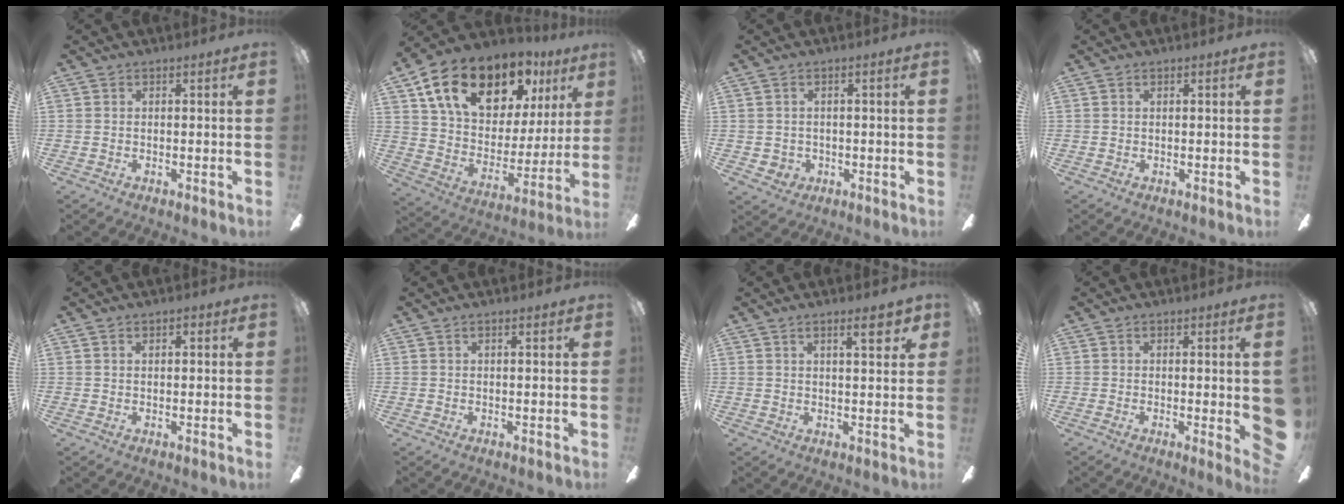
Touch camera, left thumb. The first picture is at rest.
{"total": 20.8, "force": [13.3, 11.5, 11.1], "torque": [-0.202, -0.066, 0.243]}
{"total": 2.4, "force": [-0.2, 2.1, 1.1], "torque": [-0.022, 0.004, -0.004]}
{"total": 0.0}
{"total": 1.2, "force": [0.5, 0.7, 0.9], "torque": [-0.010, -0.001, 0.007]}
{"total": 1.2, "force": [0.6, 0.1, 1.0], "torque": [-0.022, 0.000, 0.010]}
{"total": 5.9, "force": [3.4, 1.5, 4.6], "torque": [-0.049, -0.015, 0.046]}
{"total": 7.3, "force": [-0.8, 1.5, 7.1], "torque": [-0.083, -0.015, -0.004]}